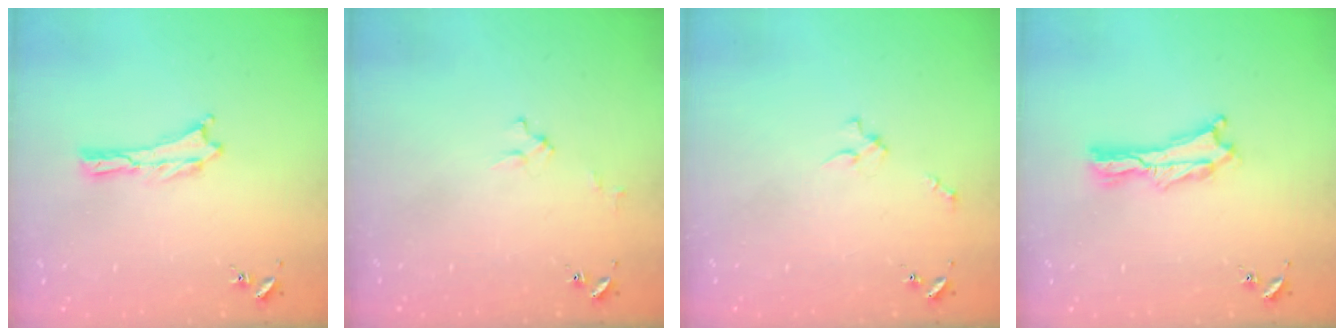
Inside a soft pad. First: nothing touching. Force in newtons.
{"total": 3.0, "press": 3.0, "slide": 0.2}
{"total": 2.3, "press": 2.2, "slide": 0.3}
{"total": 1.4, "press": 1.4, "slide": 0.3}